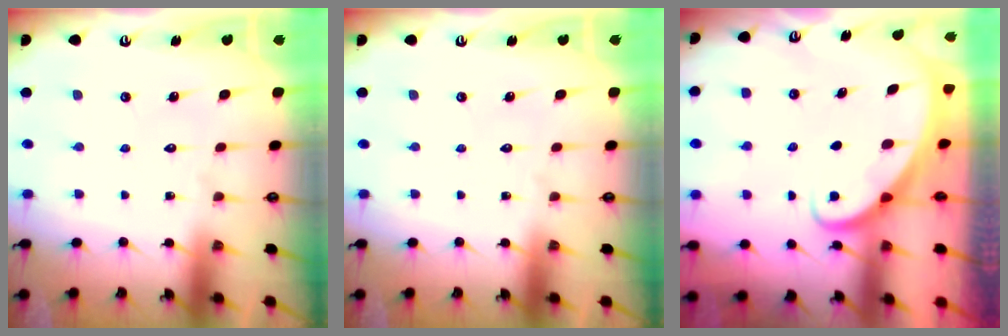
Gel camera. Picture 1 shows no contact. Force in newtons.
{"total": 0.0}
{"total": 2.4, "press": 2.4, "slide": 0.2}